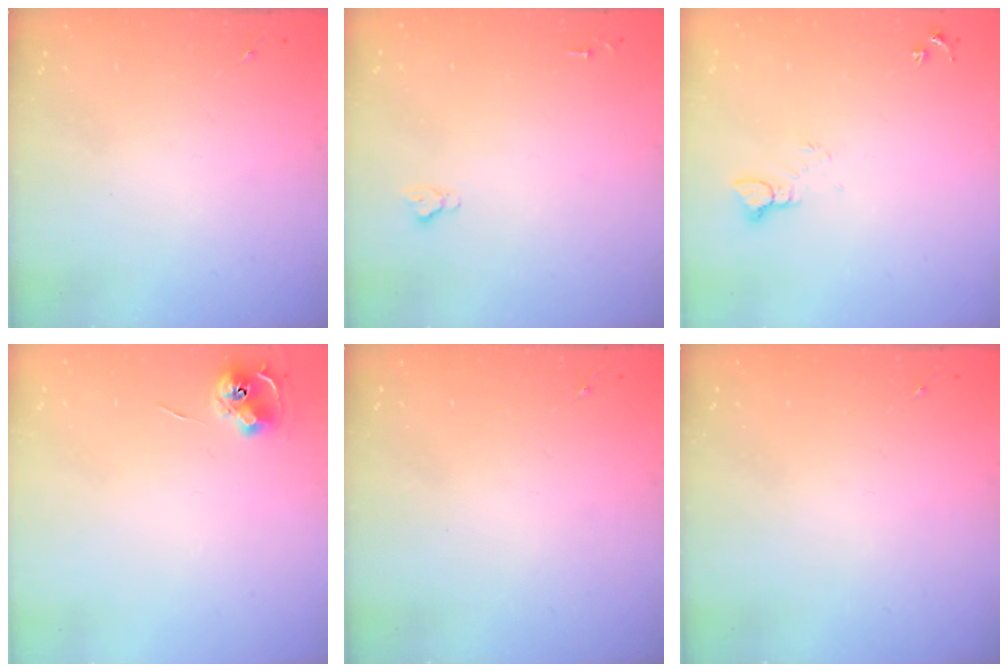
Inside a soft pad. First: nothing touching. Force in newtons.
{"total": 2.6, "press": 2.5, "slide": 0.3}
{"total": 4.5, "press": 4.5, "slide": 0.3}
{"total": 6.6, "press": 6.6, "slide": 0.3}
{"total": 0.0}
{"total": 0.0}